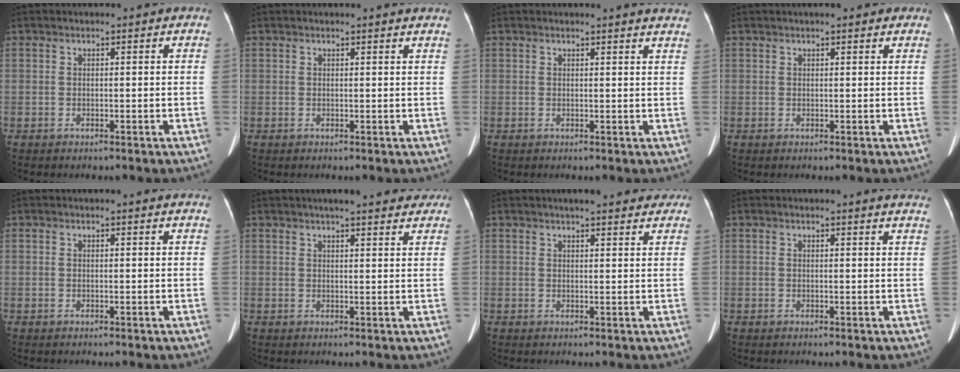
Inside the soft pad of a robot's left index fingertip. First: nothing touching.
{"total": 2.6, "force": [2.5, -0.1, 0.7], "torque": [-0.013, -0.002, 0.014]}
{"total": 5.9, "force": [5.6, 0.0, 1.8], "torque": [-0.017, -0.011, 0.035]}
{"total": 3.7, "force": [2.9, 0.8, 2.2], "torque": [-0.021, 0.020, 0.032]}
{"total": 2.2, "force": [2.2, -0.1, 0.6], "torque": [-0.014, -0.002, 0.012]}
{"total": 12.3, "force": [10.7, 2.0, 5.7], "torque": [-0.062, 0.017, 0.120]}
{"total": 10.2, "force": [8.8, 1.9, 4.8], "torque": [-0.048, 0.013, 0.095]}
{"total": 5.7, "force": [5.4, 0.0, 1.8], "torque": [-0.016, -0.013, 0.032]}